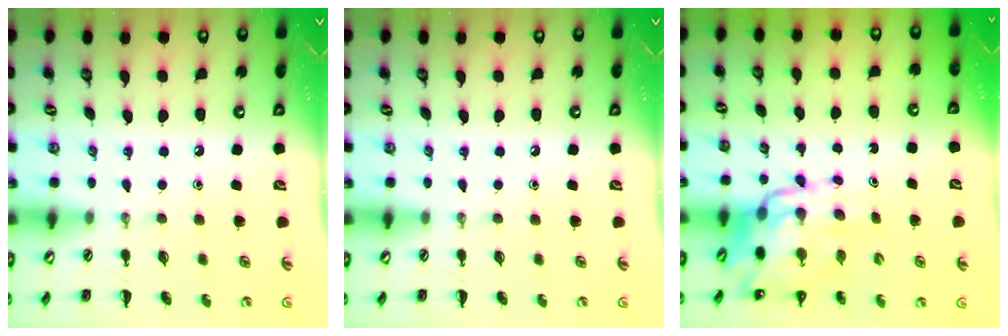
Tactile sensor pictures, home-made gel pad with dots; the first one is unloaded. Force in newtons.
{"total": 0.0}
{"total": 14.2, "press": 13.5, "slide": 4.5}